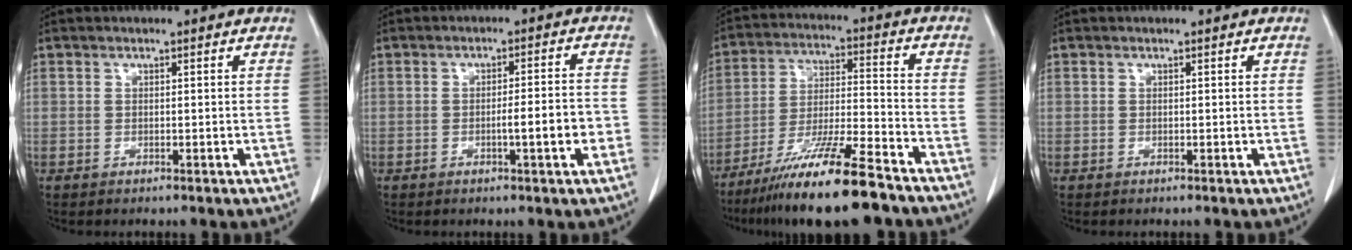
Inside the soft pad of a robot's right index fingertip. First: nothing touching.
{"total": 5.4, "force": [-1.7, 0.1, 5.1], "torque": [-0.075, 0.001, -0.023]}
{"total": 15.7, "force": [-11.6, 0.6, 10.5], "torque": [-0.203, -0.034, -0.206]}
{"total": 0.0}